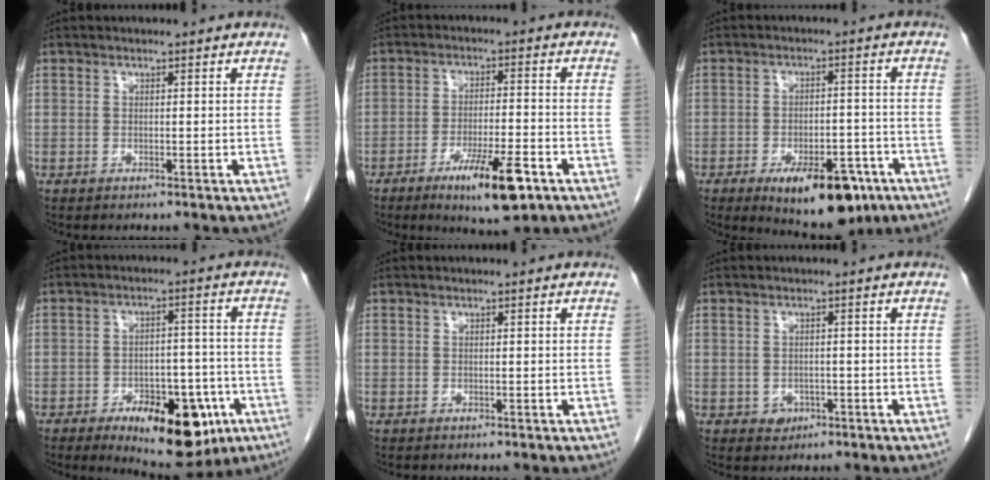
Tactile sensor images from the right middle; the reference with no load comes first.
{"total": 9.6, "force": [-5.3, 1.4, 7.8], "torque": [-0.130, -0.015, -0.083]}
{"total": 12.3, "force": [-7.2, 5.1, 8.6], "torque": [-0.111, -0.002, -0.098]}
{"total": 13.9, "force": [-7.0, 6.1, 10.4], "torque": [-0.129, 0.006, -0.092]}
{"total": 0.0}
{"total": 2.1, "force": [-0.9, 1.8, 0.7], "torque": [-0.006, 0.005, -0.006]}